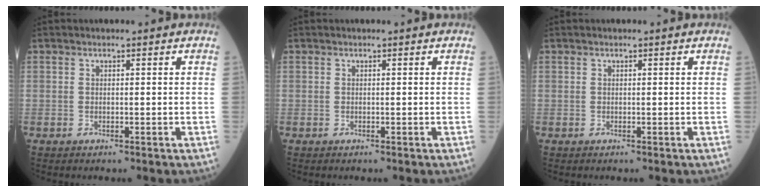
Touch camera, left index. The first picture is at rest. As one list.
[{"total": 0.0}, {"total": 0.0}]